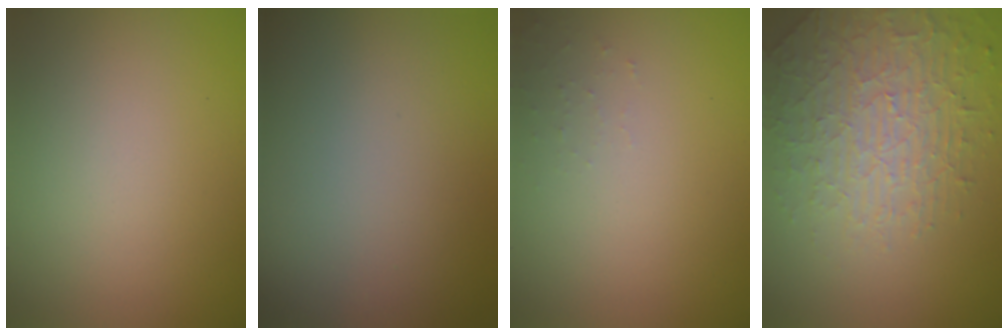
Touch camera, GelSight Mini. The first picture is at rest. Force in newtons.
{"total": 0.0}
{"total": 0.7, "press": 0.7, "slide": 0.1}
{"total": 3.9, "press": 3.9, "slide": 0.5}